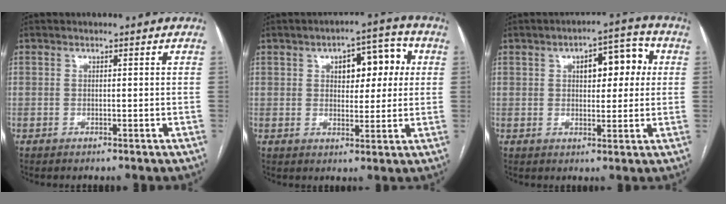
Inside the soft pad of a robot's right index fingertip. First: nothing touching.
{"total": 8.5, "force": [2.4, 4.2, 7.0], "torque": [-0.086, 0.031, 0.035]}
{"total": 8.1, "force": [2.1, 3.7, 6.9], "torque": [-0.086, 0.030, 0.029]}